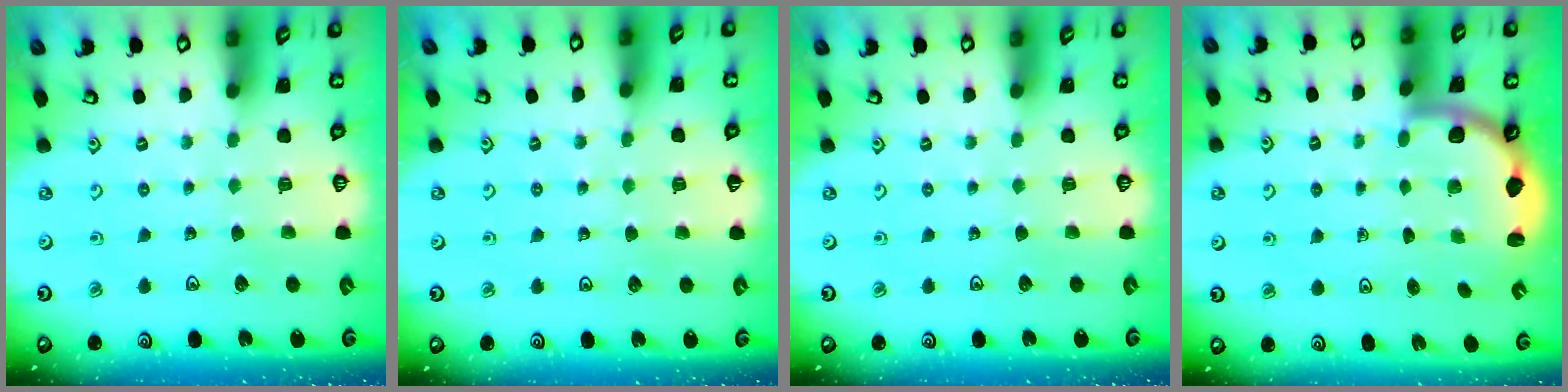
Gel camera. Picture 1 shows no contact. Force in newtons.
{"total": 2.4, "press": 2.4, "slide": 0.5}
{"total": 0.0}
{"total": 2.4, "press": 2.3, "slide": 0.6}